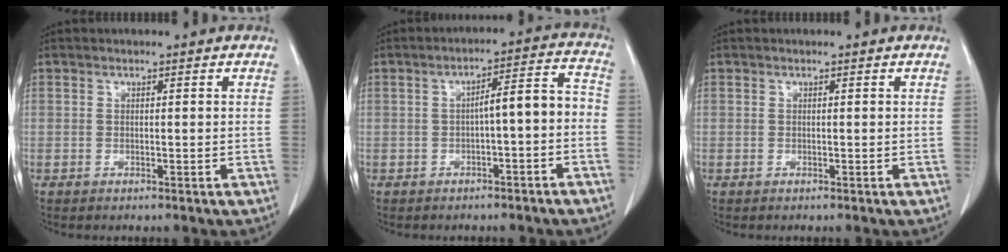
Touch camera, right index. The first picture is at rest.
{"total": 6.4, "force": [-1.6, 1.3, 6.1], "torque": [-0.080, 0.035, -0.024]}
{"total": 0.0}